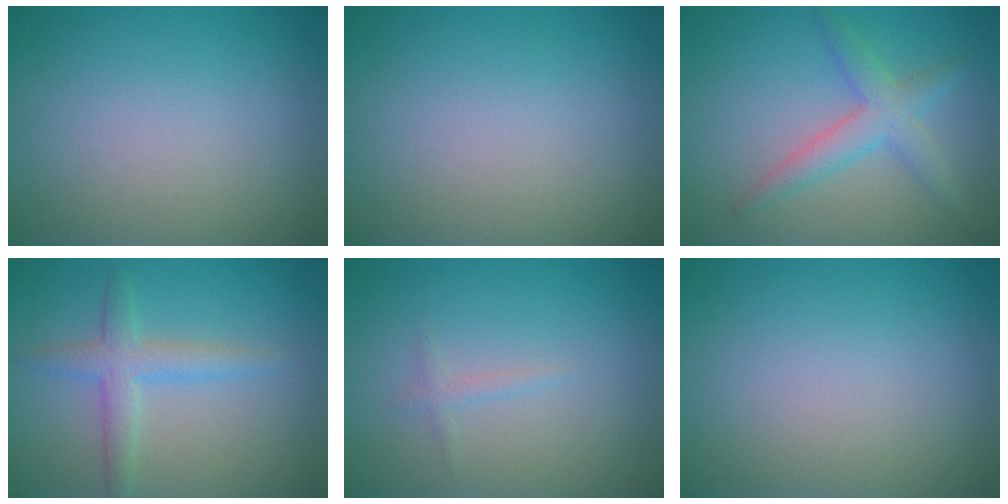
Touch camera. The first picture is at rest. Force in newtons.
{"total": 0.0}
{"total": 3.3, "press": 3.3, "slide": 0.1}
{"total": 2.9, "press": 2.9, "slide": 0.1}
{"total": 0.8, "press": 0.8, "slide": 0.0}
{"total": 0.0}